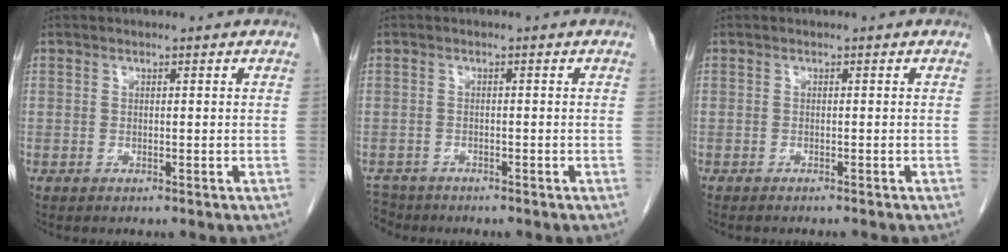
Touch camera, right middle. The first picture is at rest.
{"total": 3.6, "force": [-3.3, 1.4, -0.1], "torque": [0.004, -0.007, -0.062]}
{"total": 2.8, "force": [-2.6, 0.1, 1.2], "torque": [-0.018, -0.003, -0.032]}